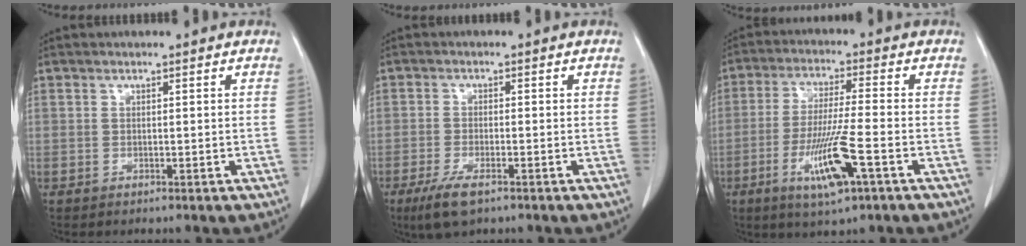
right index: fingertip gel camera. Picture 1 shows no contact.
{"total": 5.3, "force": [-3.4, 1.3, 3.9], "torque": [-0.084, -0.013, -0.057]}
{"total": 10.6, "force": [-4.2, 0.5, 9.7], "torque": [-0.186, -0.018, -0.076]}